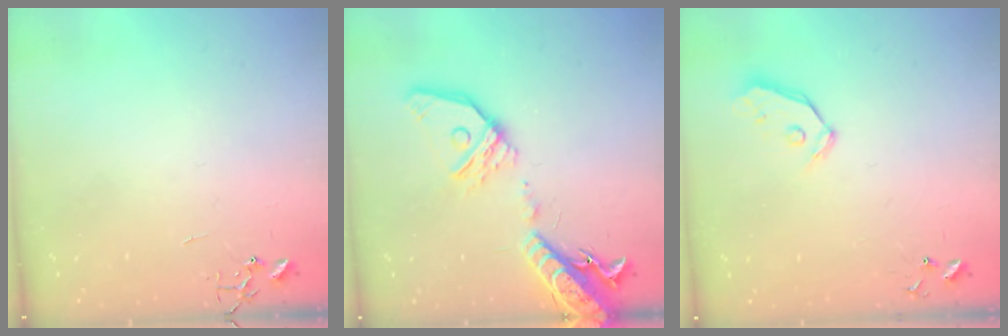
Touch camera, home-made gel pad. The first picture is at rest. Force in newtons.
{"total": 19.6, "press": 19.2, "slide": 4.0}
{"total": 4.8, "press": 4.8, "slide": 0.5}